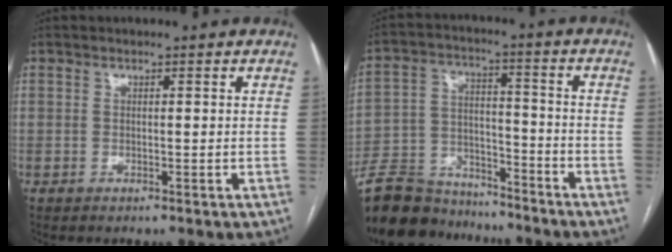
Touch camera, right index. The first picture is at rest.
{"total": 15.5, "force": [-14.0, 5.5, 3.9], "torque": [-0.083, 0.018, -0.233]}